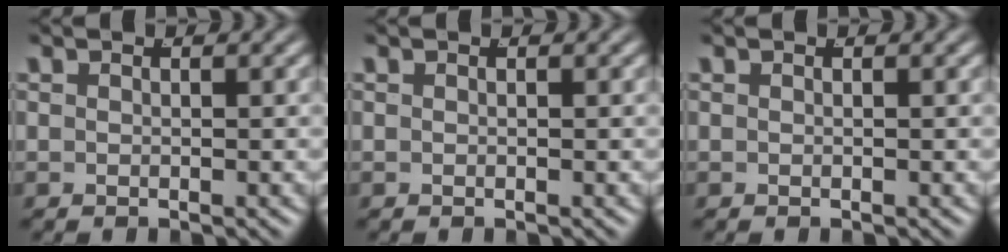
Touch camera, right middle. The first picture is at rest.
{"total": 0.0}
{"total": 0.0}